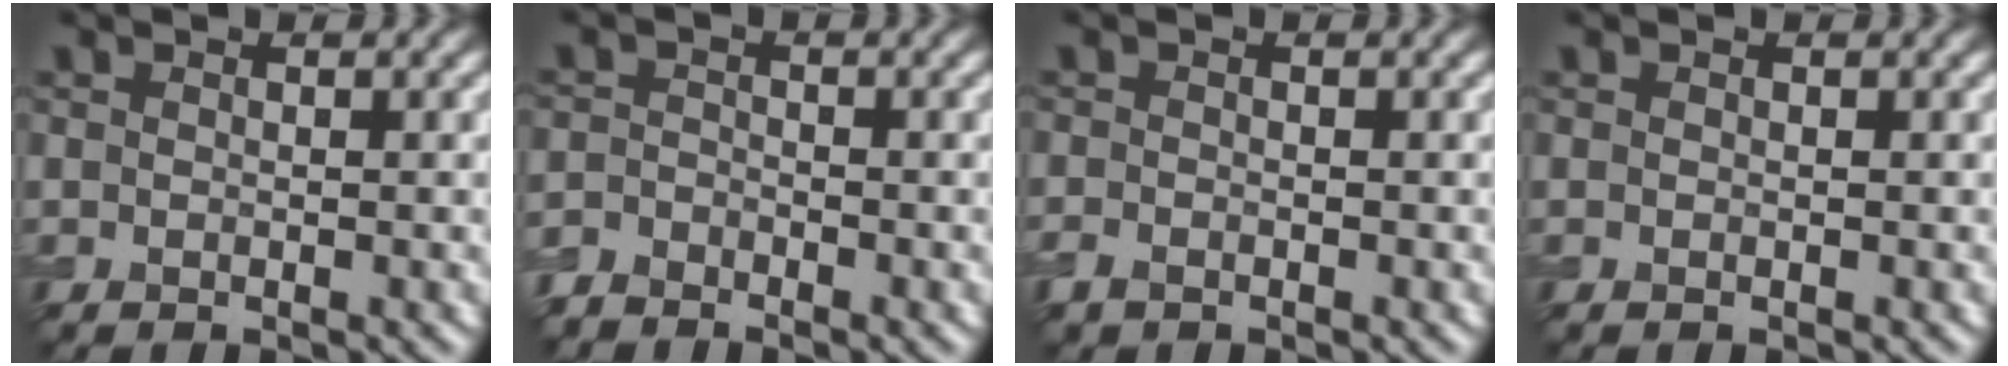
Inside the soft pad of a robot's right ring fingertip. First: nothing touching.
{"total": 1.9, "force": [-1.8, 0.5, 0.1], "torque": [-0.005, 0.000, -0.045]}
{"total": 1.1, "force": [-0.8, 0.6, 0.4], "torque": [-0.010, -0.001, -0.017]}
{"total": 0.0}